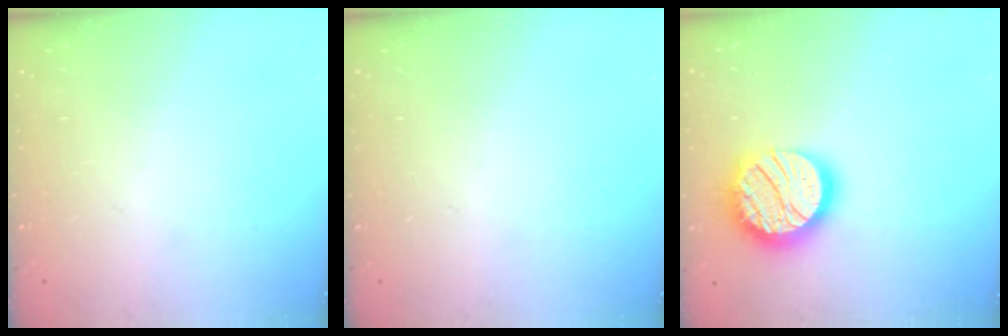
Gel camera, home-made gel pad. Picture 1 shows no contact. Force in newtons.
{"total": 0.0}
{"total": 20.3, "press": 20.2, "slide": 1.5}